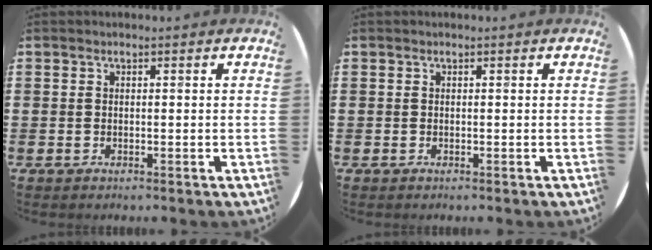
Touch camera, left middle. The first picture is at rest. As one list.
[{"total": 0.0}]